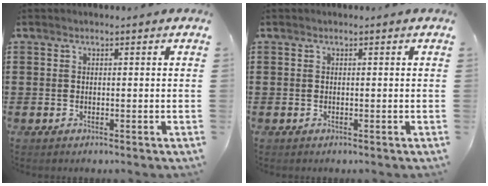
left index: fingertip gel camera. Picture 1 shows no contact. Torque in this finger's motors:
{"motor_torque": [0.00, 0.00, 0.00, 0.00]}